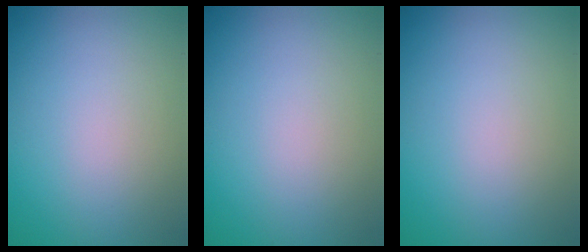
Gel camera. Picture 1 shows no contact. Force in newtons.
{"total": 0.0}
{"total": 0.0}